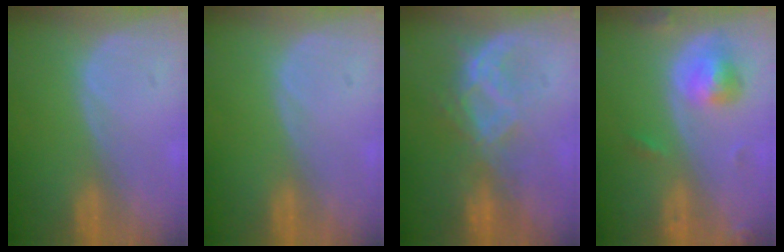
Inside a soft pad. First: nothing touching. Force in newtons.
{"total": 0.0}
{"total": 7.0, "press": 6.8, "slide": 1.7}
{"total": 5.0, "press": 4.9, "slide": 1.0}